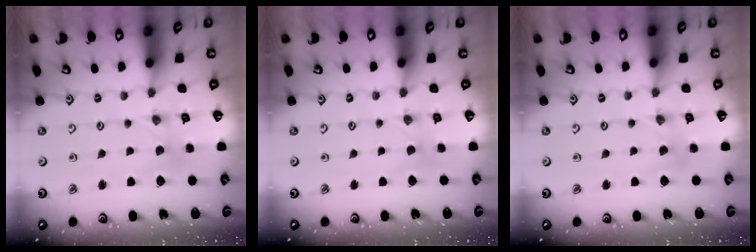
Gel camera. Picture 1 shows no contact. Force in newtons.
{"total": 1.5, "press": 1.4, "slide": 0.2}
{"total": 2.5, "press": 2.4, "slide": 0.6}